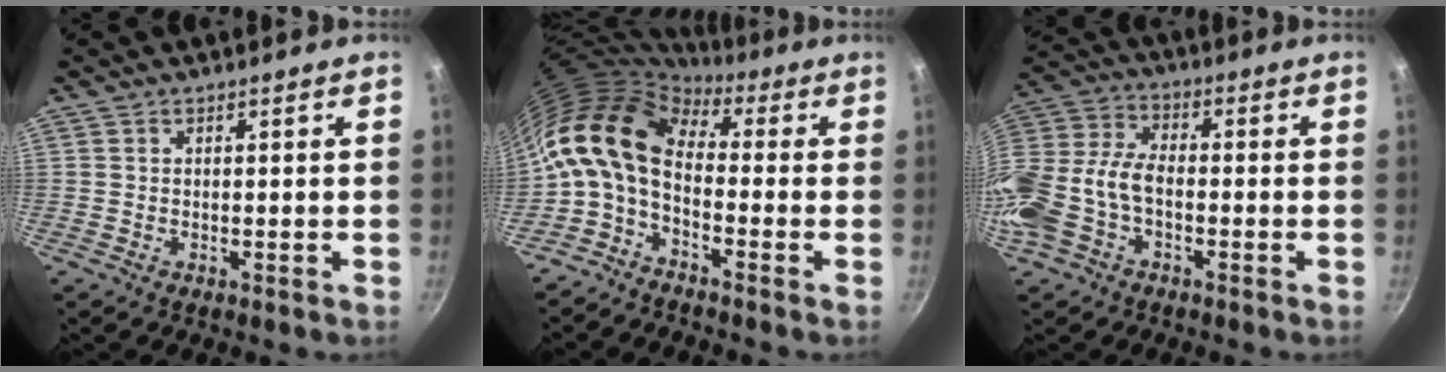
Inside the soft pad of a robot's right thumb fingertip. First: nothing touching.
{"total": 11.7, "force": [0.2, 6.8, 9.5], "torque": [-0.172, 0.022, -0.016]}
{"total": 12.6, "force": [-4.1, 7.8, 9.0], "torque": [-0.197, 0.036, -0.096]}